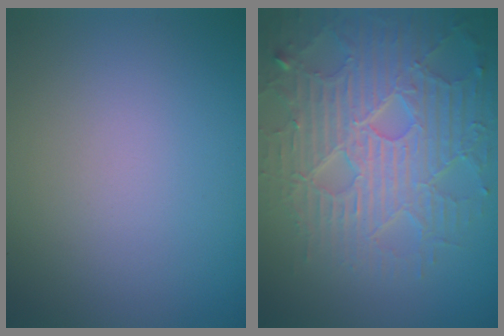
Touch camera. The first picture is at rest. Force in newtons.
{"total": 7.4, "press": 5.9, "slide": 4.4}